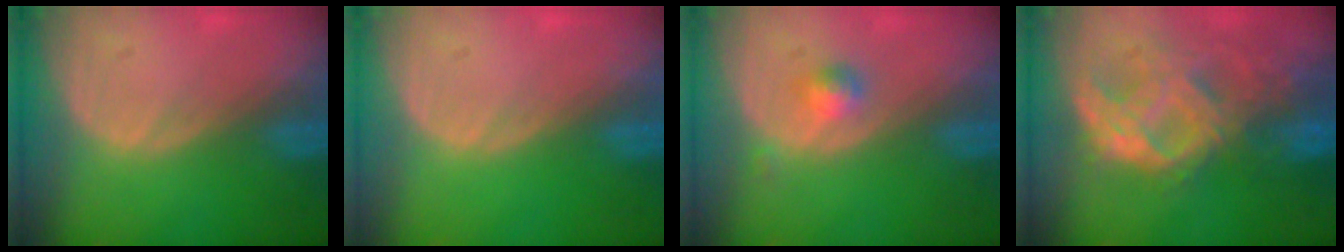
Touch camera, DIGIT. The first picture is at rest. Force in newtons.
{"total": 0.0}
{"total": 2.2, "press": 2.0, "slide": 1.0}
{"total": 10.9, "press": 9.3, "slide": 5.7}